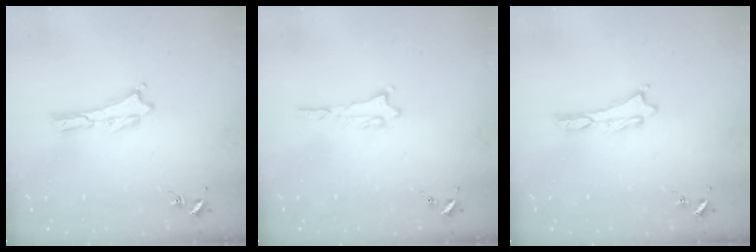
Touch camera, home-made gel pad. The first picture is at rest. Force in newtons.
{"total": 0.9, "press": 0.9, "slide": 0.2}
{"total": 0.0}